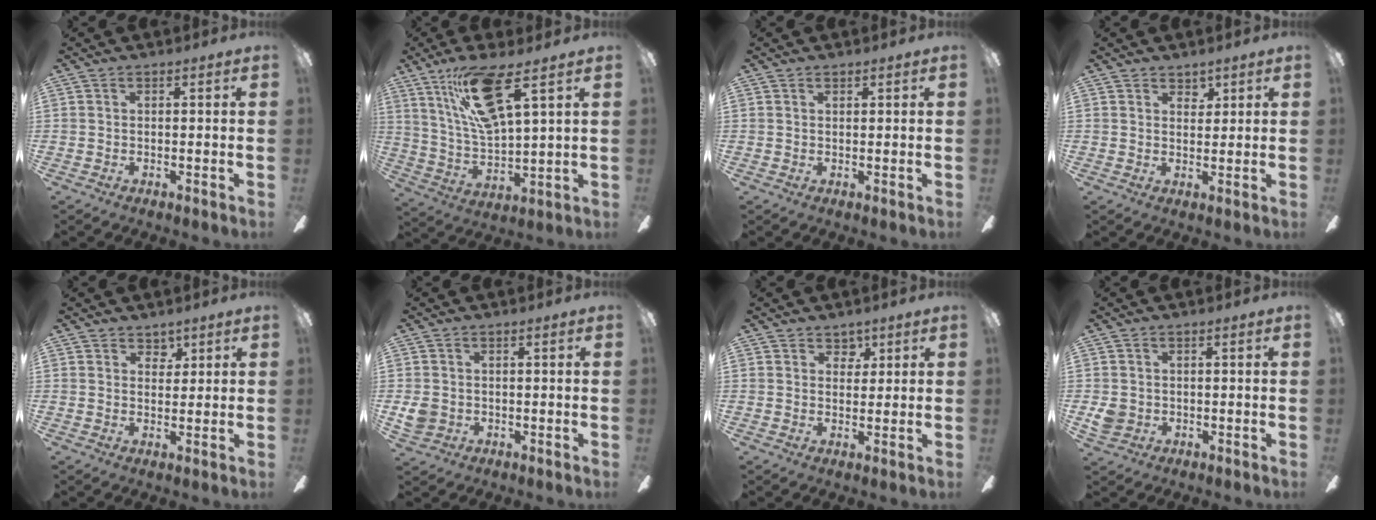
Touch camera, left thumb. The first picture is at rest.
{"total": 15.5, "force": [9.6, 3.9, 11.5], "torque": [-0.224, -0.026, 0.161]}
{"total": 0.8, "force": [0.7, 0.3, 0.4], "torque": [-0.009, 0.001, 0.012]}
{"total": 2.8, "force": [2.4, 1.4, 0.5], "torque": [0.003, -0.011, 0.041]}
{"total": 3.2, "force": [2.5, 1.9, 0.7], "torque": [0.006, -0.014, 0.043]}
{"total": 3.6, "force": [0.0, 3.1, 1.8], "torque": [-0.031, 0.001, 0.000]}
{"total": 3.4, "force": [2.5, 2.2, 0.9], "torque": [0.000, -0.008, 0.041]}
{"total": 3.3, "force": [-0.1, 2.9, 1.6], "torque": [-0.028, 0.000, -0.003]}